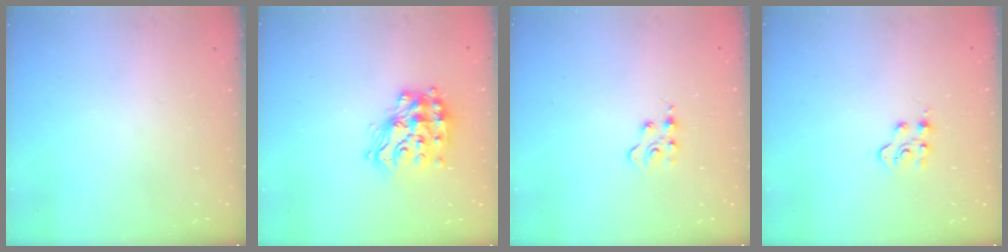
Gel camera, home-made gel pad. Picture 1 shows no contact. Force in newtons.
{"total": 15.7, "press": 15.6, "slide": 0.7}
{"total": 3.0, "press": 3.0, "slide": 0.3}
{"total": 4.7, "press": 4.7, "slide": 0.5}